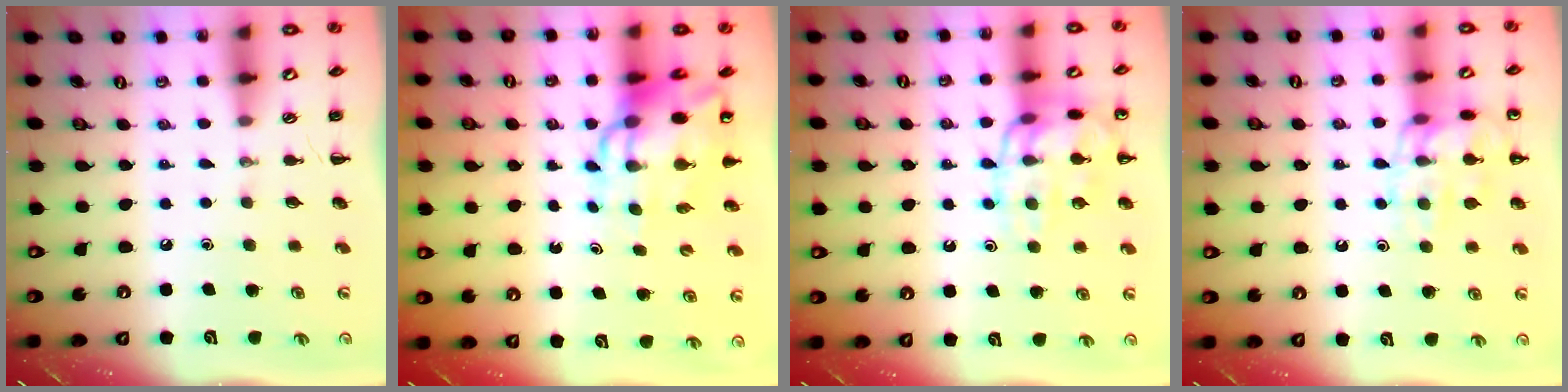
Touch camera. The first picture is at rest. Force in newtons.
{"total": 12.5, "press": 12.0, "slide": 3.5}
{"total": 15.8, "press": 15.7, "slide": 0.6}
{"total": 13.1, "press": 13.0, "slide": 1.1}